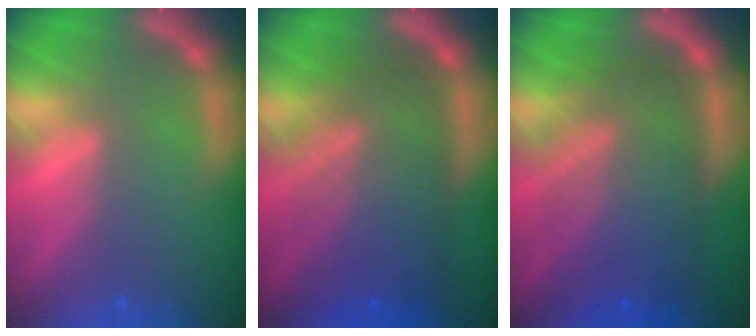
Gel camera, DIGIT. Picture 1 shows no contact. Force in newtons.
{"total": 9.6}
{"total": 10.0}